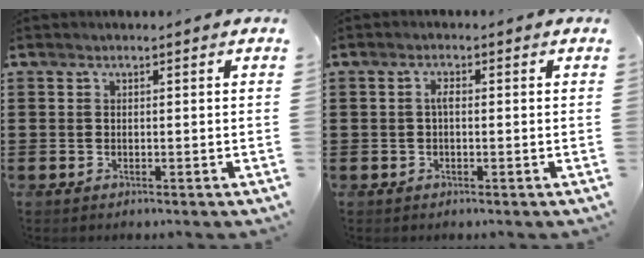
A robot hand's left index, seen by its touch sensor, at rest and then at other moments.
{"total": 1.6, "force": [0.0, 0.6, 1.5], "torque": [-0.031, 0.006, -0.002]}